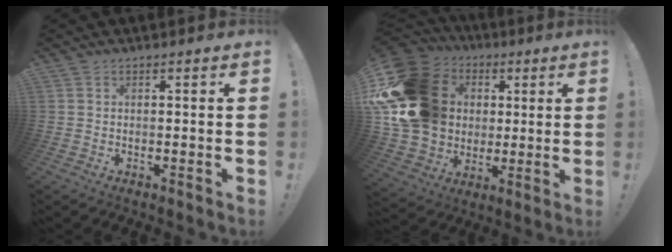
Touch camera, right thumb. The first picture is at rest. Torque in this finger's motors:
{"motor_torque": [2.51, 2.51, 1.09, 0.04, 0.82]}